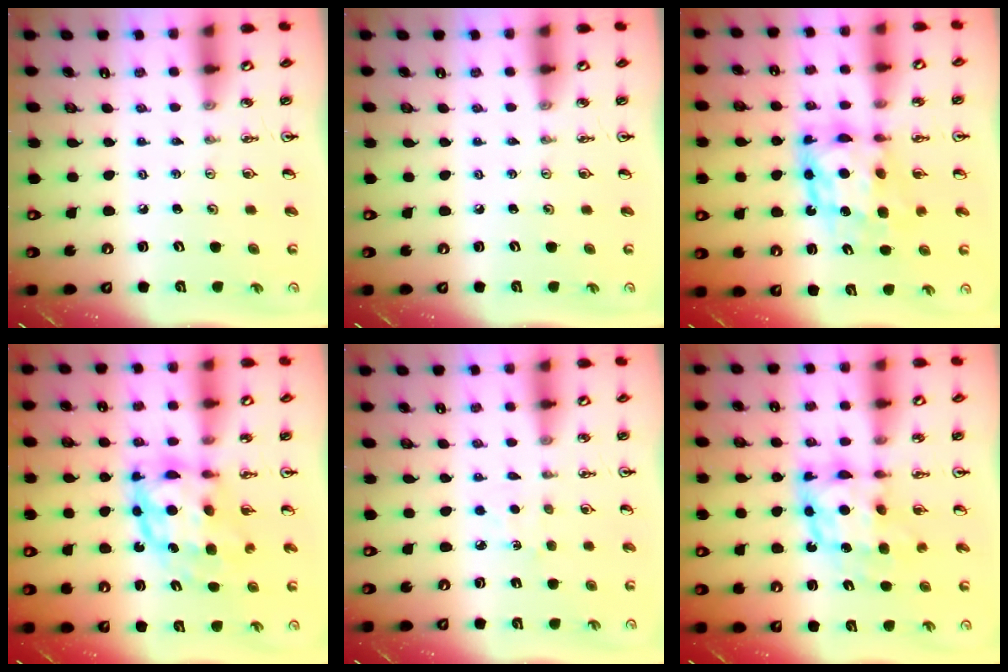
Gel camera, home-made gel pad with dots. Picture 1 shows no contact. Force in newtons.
{"total": 0.0}
{"total": 10.0, "press": 10.0, "slide": 0.9}
{"total": 9.7, "press": 9.6, "slide": 0.8}
{"total": 3.8, "press": 3.8, "slide": 0.4}
{"total": 9.5, "press": 9.5, "slide": 0.8}